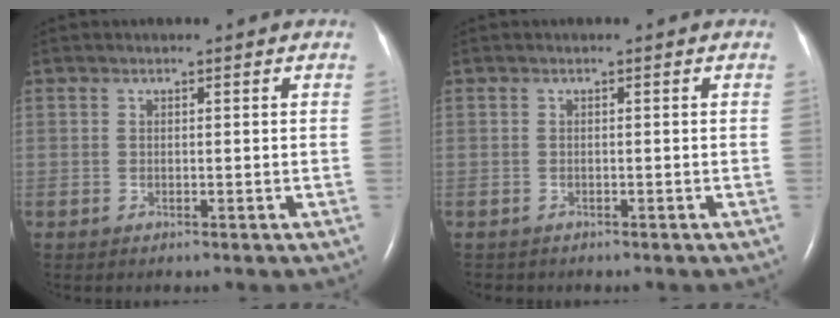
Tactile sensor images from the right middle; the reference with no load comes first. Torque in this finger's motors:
{"motor_torque": [-0.19, 0.24, -0.05, -0.01]}